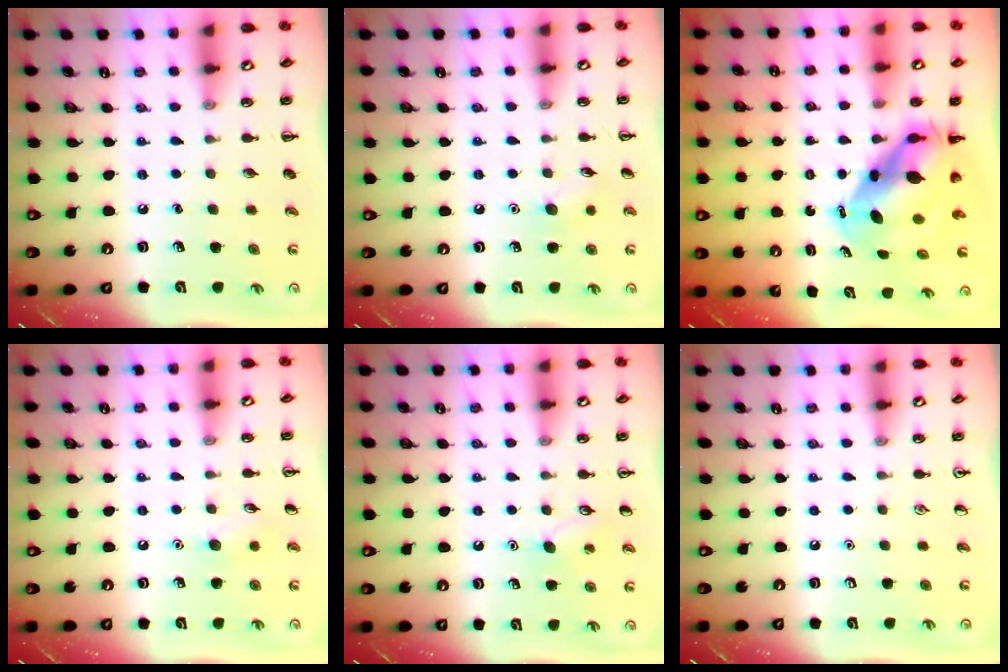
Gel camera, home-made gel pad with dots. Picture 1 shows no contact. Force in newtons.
{"total": 6.5, "press": 6.3, "slide": 1.6}
{"total": 8.7, "press": 8.4, "slide": 2.2}
{"total": 6.6, "press": 6.3, "slide": 1.9}
{"total": 8.0, "press": 7.8, "slide": 1.9}
{"total": 0.0}